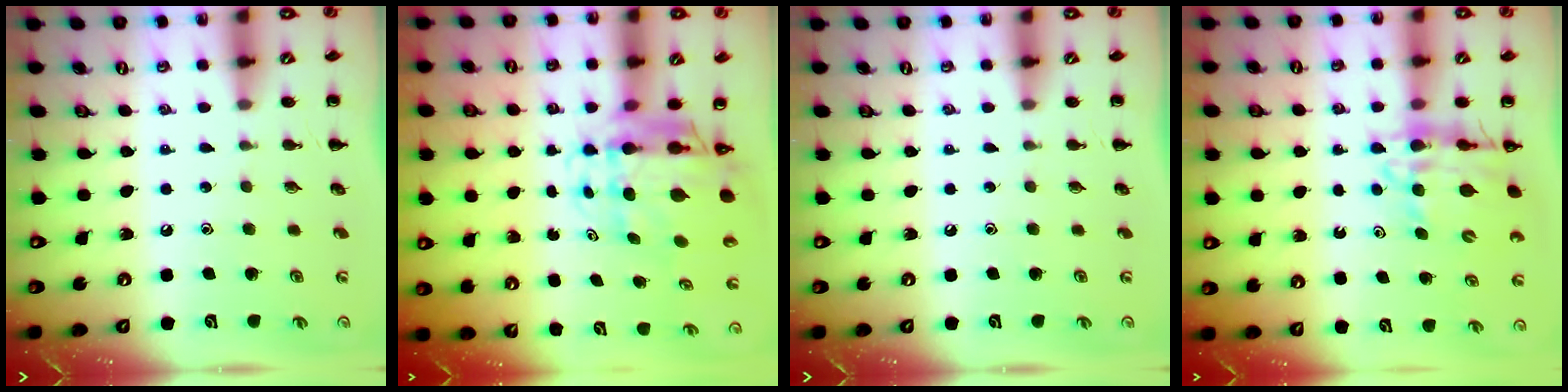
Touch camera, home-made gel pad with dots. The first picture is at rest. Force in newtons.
{"total": 8.7, "press": 8.2, "slide": 2.9}
{"total": 0.0}
{"total": 12.4, "press": 12.0, "slide": 3.3}